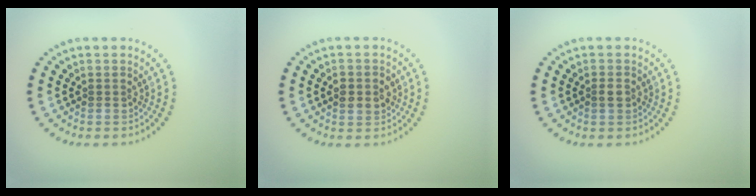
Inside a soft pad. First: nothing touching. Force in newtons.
{"total": 2.1, "press": 2.1, "slide": 0.0}
{"total": 1.0, "press": 1.0, "slide": 0.2}